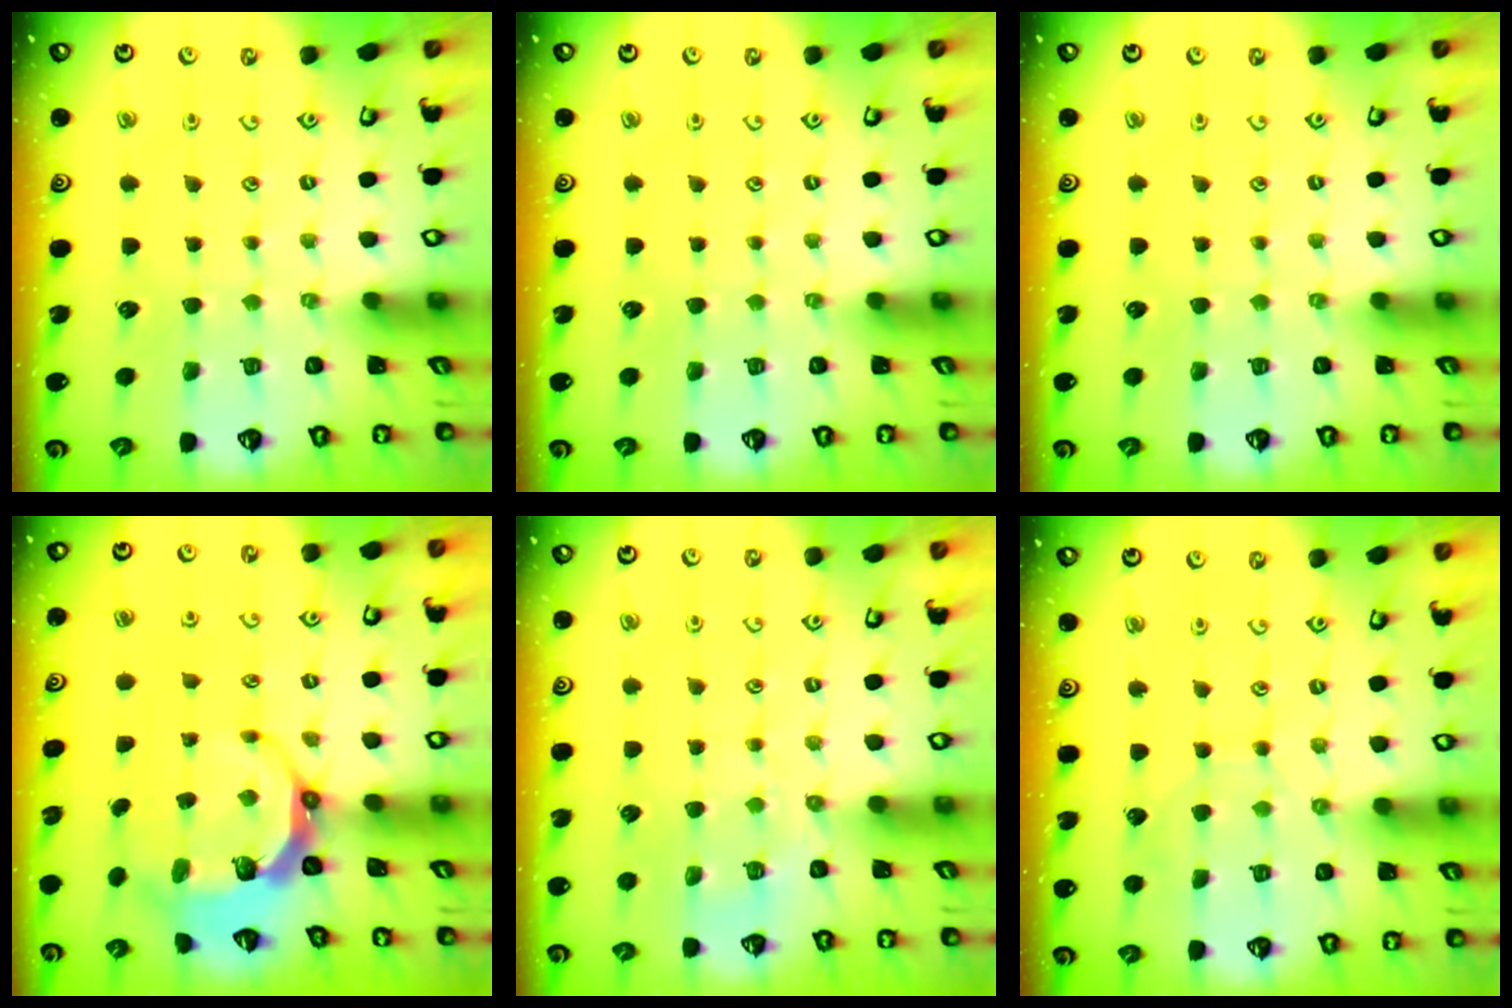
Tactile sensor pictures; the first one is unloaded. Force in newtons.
{"total": 0.0}
{"total": 0.0}
{"total": 8.4, "press": 7.2, "slide": 4.3}
{"total": 5.4, "press": 5.3, "slide": 1.1}
{"total": 2.8, "press": 2.8, "slide": 0.3}